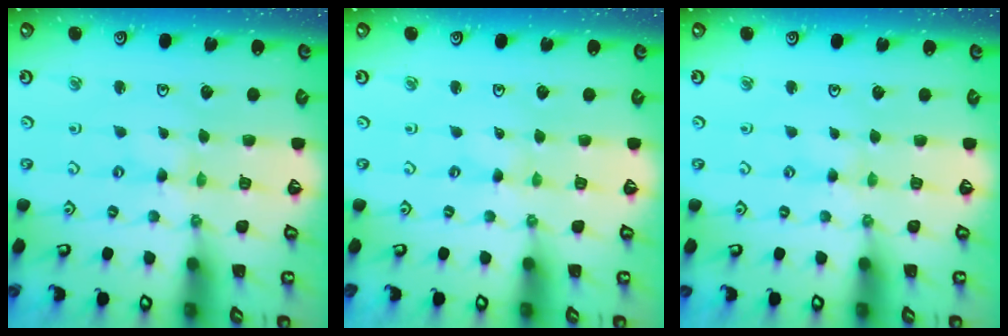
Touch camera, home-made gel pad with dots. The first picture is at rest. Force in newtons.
{"total": 0.0}
{"total": 1.3, "press": 1.2, "slide": 0.3}